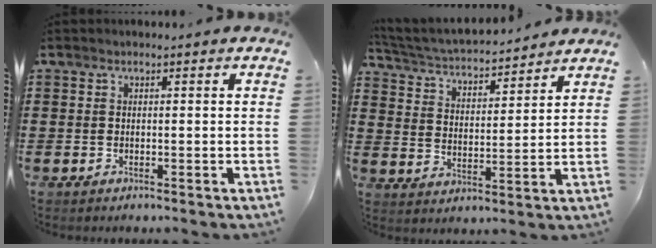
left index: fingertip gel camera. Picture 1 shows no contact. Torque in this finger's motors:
{"motor_torque": [0.22, 0.12, 0.69, 0.09]}